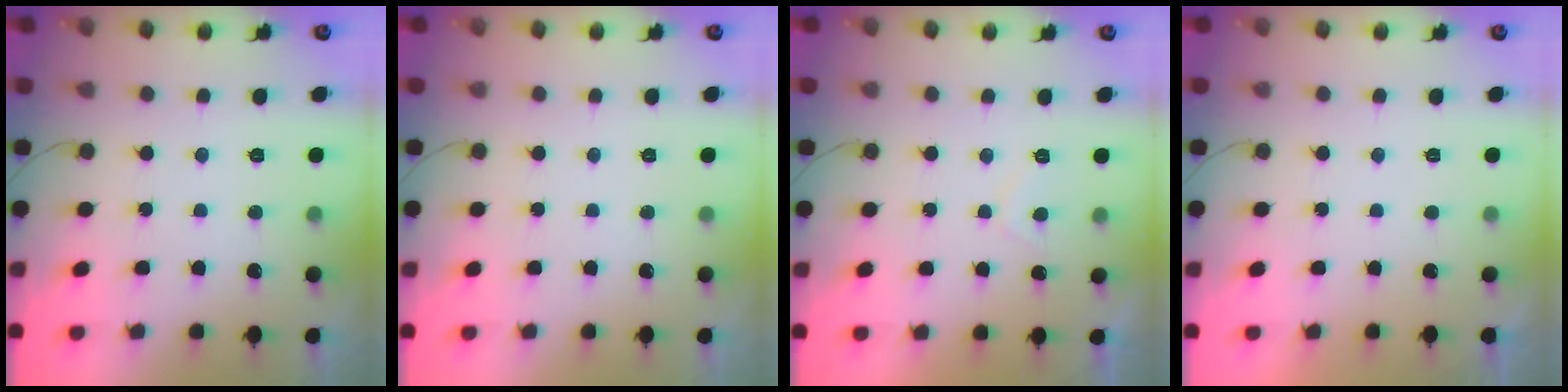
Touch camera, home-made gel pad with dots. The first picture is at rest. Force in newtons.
{"total": 0.0}
{"total": 2.8, "press": 2.7, "slide": 0.8}
{"total": 2.1, "press": 2.1, "slide": 0.4}